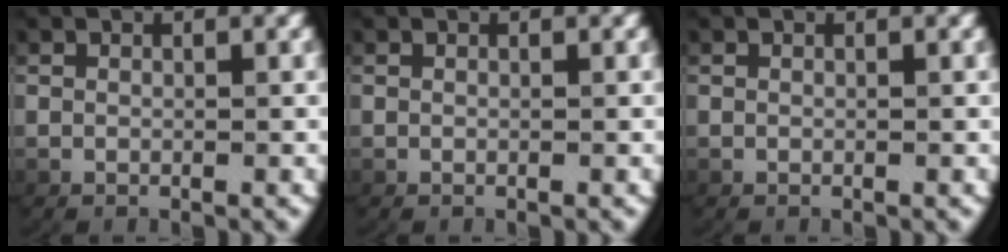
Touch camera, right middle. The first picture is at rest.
{"total": 0.0}
{"total": 0.0}